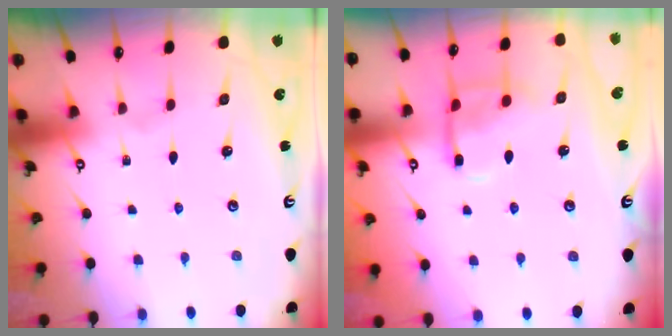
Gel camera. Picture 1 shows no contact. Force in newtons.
{"total": 10.2, "press": 10.2, "slide": 1.0}